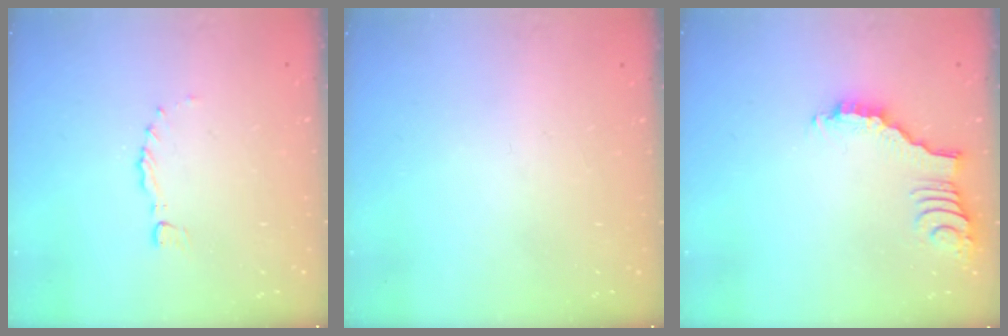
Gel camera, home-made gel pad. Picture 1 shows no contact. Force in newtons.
{"total": 0.0}
{"total": 3.7, "press": 3.7, "slide": 0.4}